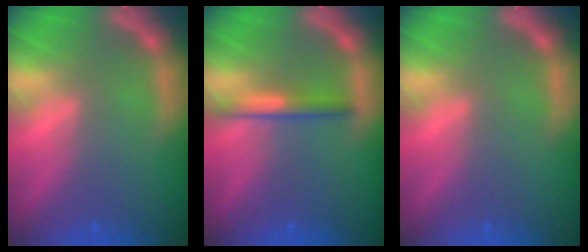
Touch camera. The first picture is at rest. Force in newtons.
{"total": 2.4}
{"total": 0.0}